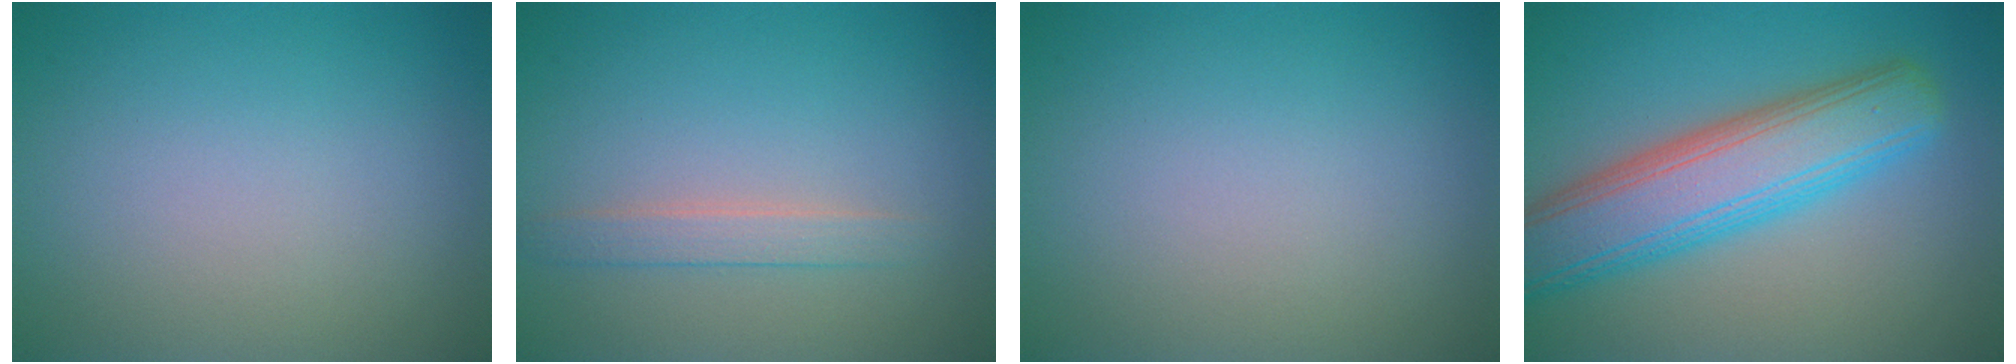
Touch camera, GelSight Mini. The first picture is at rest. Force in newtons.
{"total": 1.8, "press": 1.8, "slide": 0.2}
{"total": 0.0}
{"total": 8.3, "press": 8.3, "slide": 0.3}